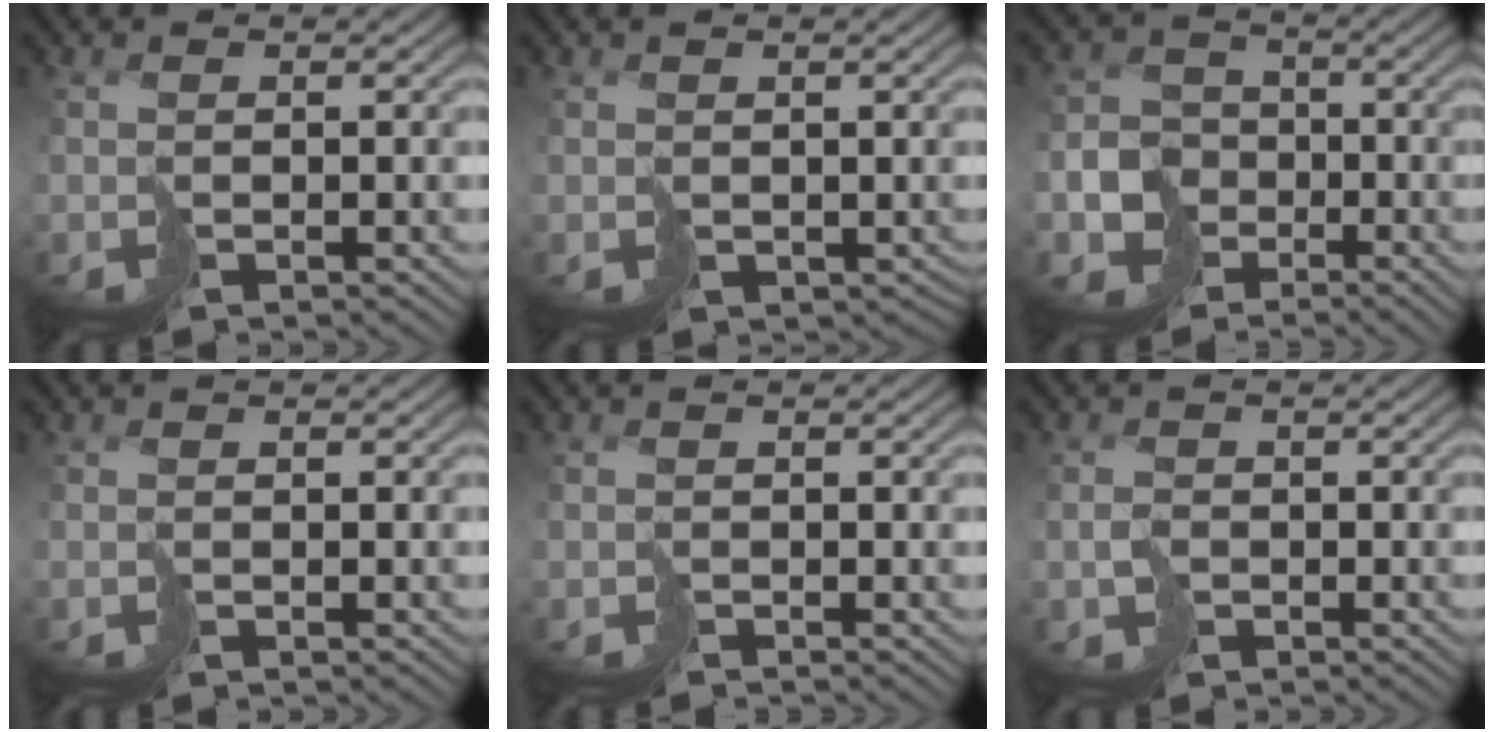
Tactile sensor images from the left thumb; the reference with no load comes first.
{"total": 1.4, "force": [0.3, 1.2, 0.6], "torque": [-0.015, -0.009, 0.011]}
{"total": 5.5, "force": [-2.8, 4.5, 1.4], "torque": [-0.023, -0.005, -0.065]}
{"total": 0.0}
{"total": 0.7, "force": [-0.6, 0.2, -0.1], "torque": [-0.004, -0.003, -0.015]}
{"total": 1.6, "force": [-0.7, 1.4, 0.3], "torque": [-0.002, -0.003, -0.017]}